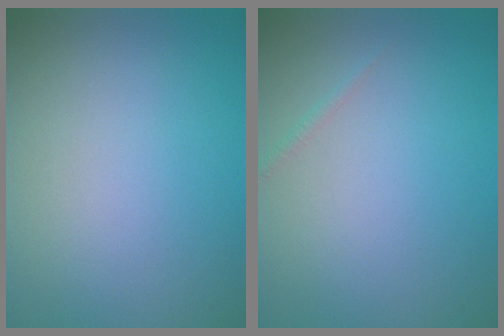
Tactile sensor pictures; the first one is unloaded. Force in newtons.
{"total": 0.6, "press": 0.6, "slide": 0.0}